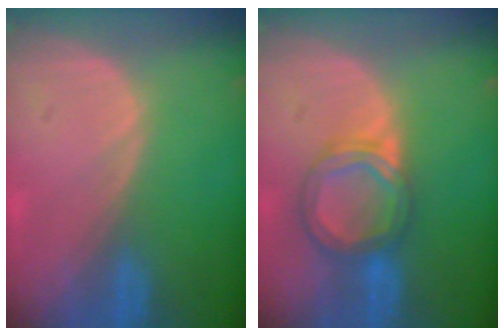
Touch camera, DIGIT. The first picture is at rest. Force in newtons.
{"total": 6.3, "press": 5.7, "slide": 2.5}